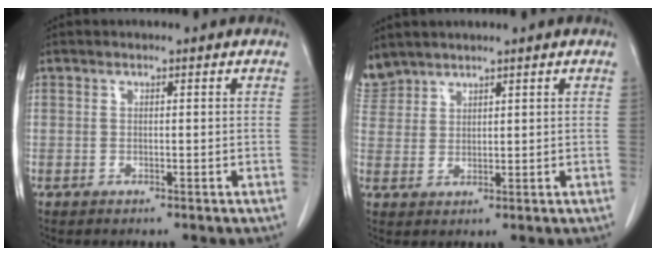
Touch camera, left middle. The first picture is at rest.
{"total": 3.9, "force": [3.7, 1.2, -0.2], "torque": [-0.003, 0.011, 0.083]}